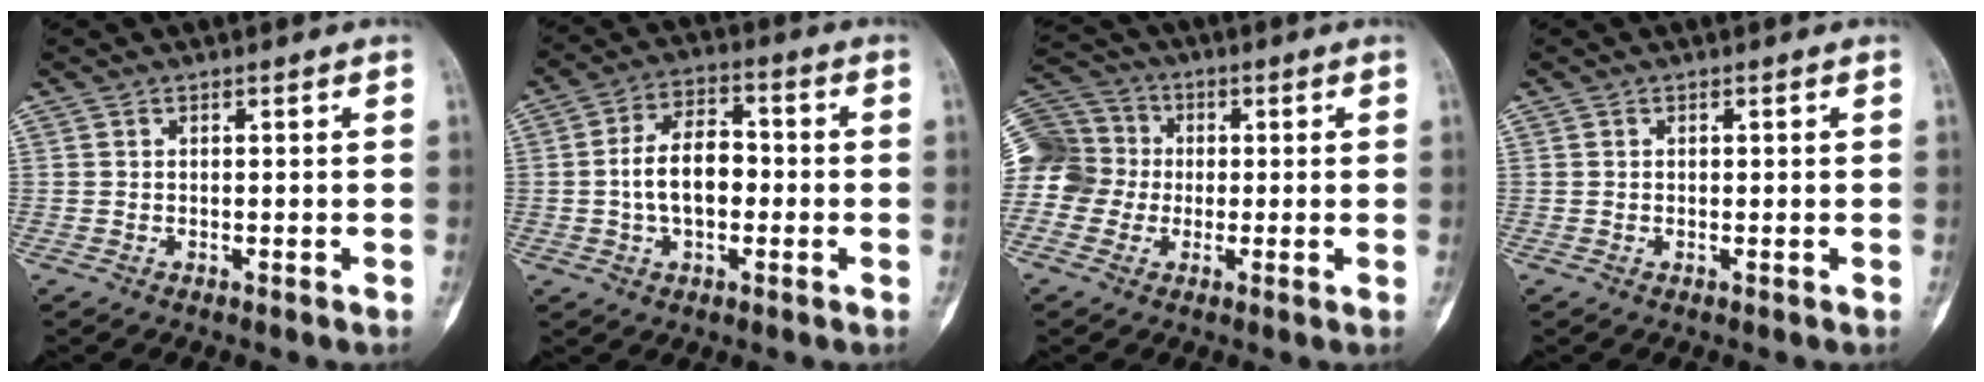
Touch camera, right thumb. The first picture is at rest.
{"total": 9.9, "force": [-0.8, 6.0, 7.8], "torque": [-0.126, 0.027, -0.021]}
{"total": 15.0, "force": [-0.3, 14.2, 4.8], "torque": [-0.116, 0.056, -0.002]}
{"total": 0.7, "force": [0.2, 0.3, 0.6], "torque": [-0.012, 0.000, 0.004]}